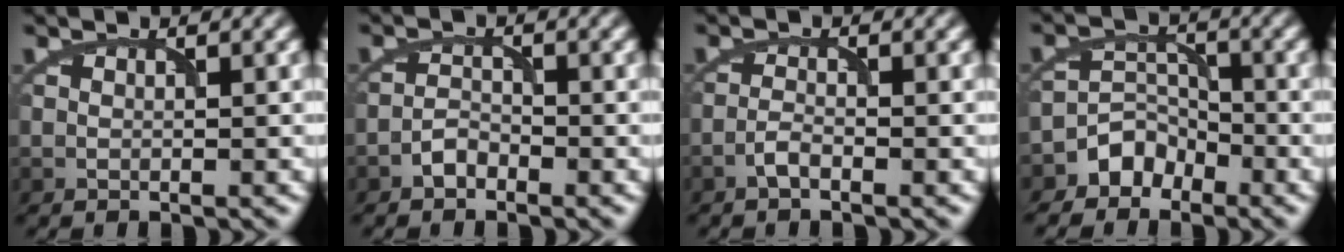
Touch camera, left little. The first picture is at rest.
{"total": 1.5, "force": [-1.3, 0.6, 0.4], "torque": [-0.003, 0.007, -0.025]}
{"total": 1.3, "force": [-1.1, 0.3, 0.7], "torque": [-0.013, 0.005, -0.022]}
{"total": 2.9, "force": [-2.3, 1.8, 0.0], "torque": [0.016, 0.011, -0.040]}